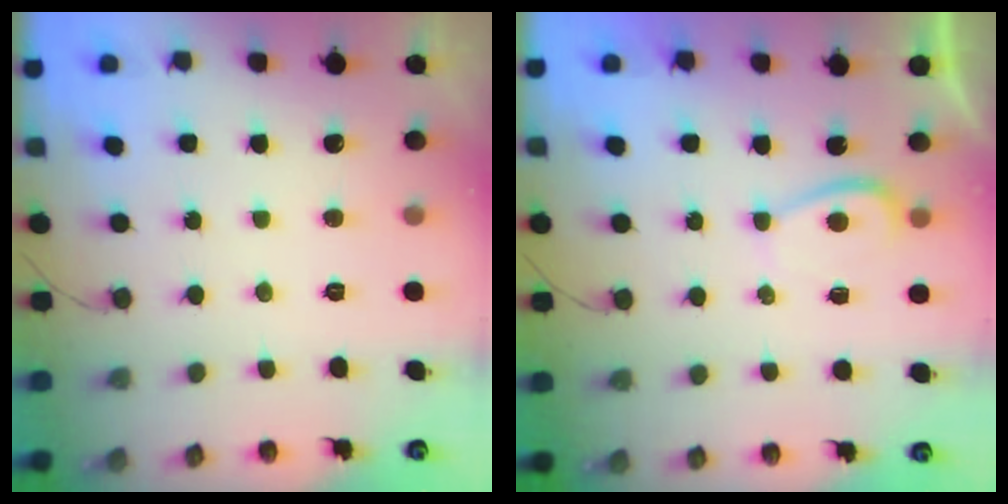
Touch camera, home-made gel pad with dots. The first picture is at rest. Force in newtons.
{"total": 1.4, "press": 1.3, "slide": 0.5}